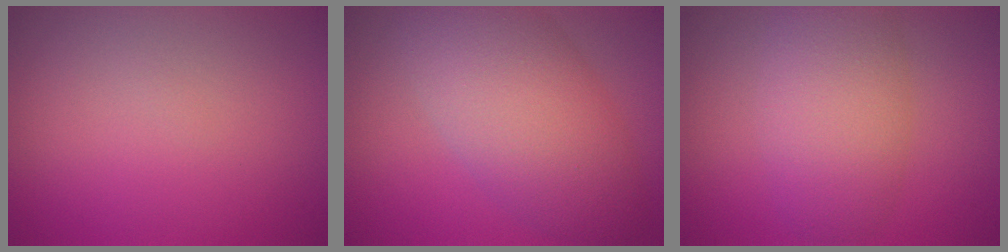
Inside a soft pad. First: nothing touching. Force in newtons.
{"total": 8.1, "press": 8.1, "slide": 0.4}
{"total": 5.8, "press": 5.8, "slide": 0.1}